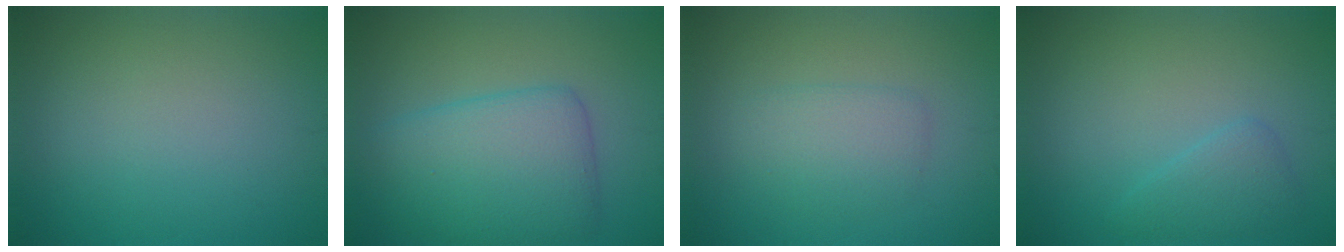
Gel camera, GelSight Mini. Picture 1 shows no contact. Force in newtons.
{"total": 6.0, "press": 6.0, "slide": 0.1}
{"total": 2.3, "press": 2.3, "slide": 0.1}
{"total": 2.0, "press": 2.0, "slide": 0.2}